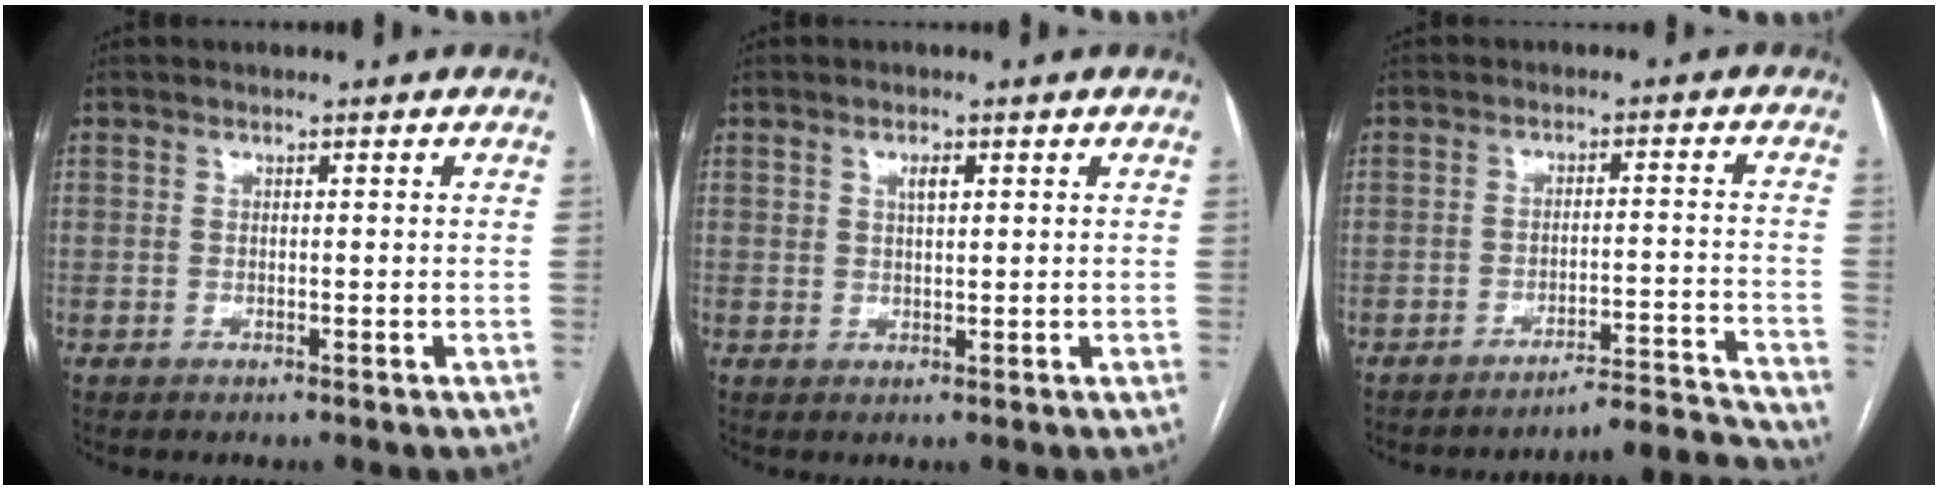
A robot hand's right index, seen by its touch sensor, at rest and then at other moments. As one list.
[{"total": 1.9, "force": [0.8, 0.9, 1.5], "torque": [-0.026, 0.002, 0.015]}, {"total": 9.9, "force": [-9.7, -2.1, -0.2], "torque": [0.021, 0.022, -0.139]}]